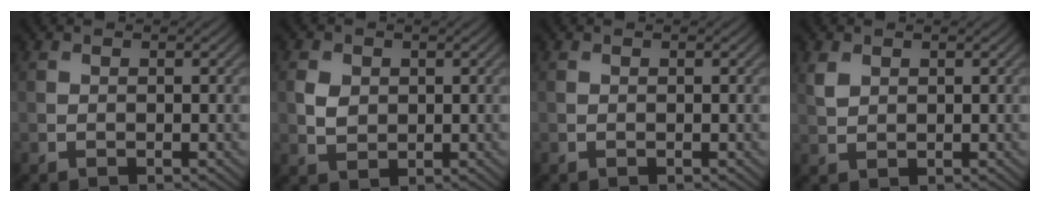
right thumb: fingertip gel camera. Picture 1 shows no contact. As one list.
[{"total": 2.5, "force": [0.4, 2.1, 1.4], "torque": [-0.035, -0.003, 0.007]}, {"total": 0.0}, {"total": 1.9, "force": [1.0, 1.3, 1.0], "torque": [-0.027, -0.001, 0.023]}]